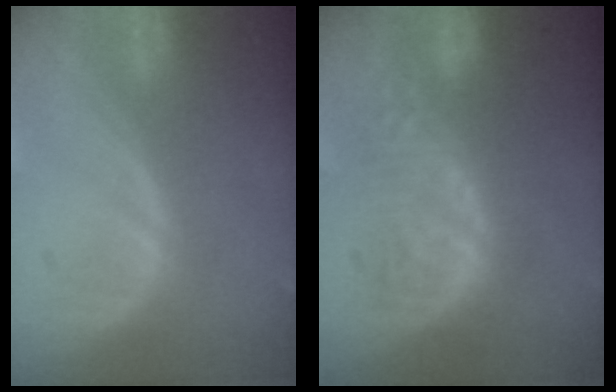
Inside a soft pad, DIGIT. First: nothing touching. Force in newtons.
{"total": 8.8, "press": 8.7, "slide": 1.3}